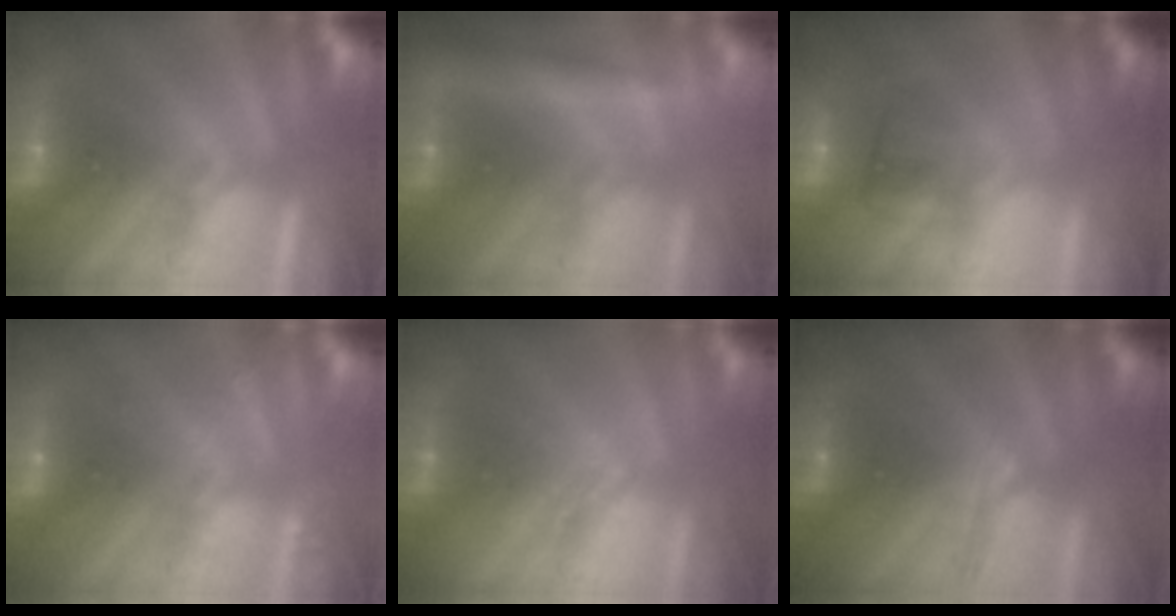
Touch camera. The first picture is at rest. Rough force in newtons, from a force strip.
{"total": 2.3}
{"total": 1.6}
{"total": 2.0}
{"total": 1.0}
{"total": 1.7}